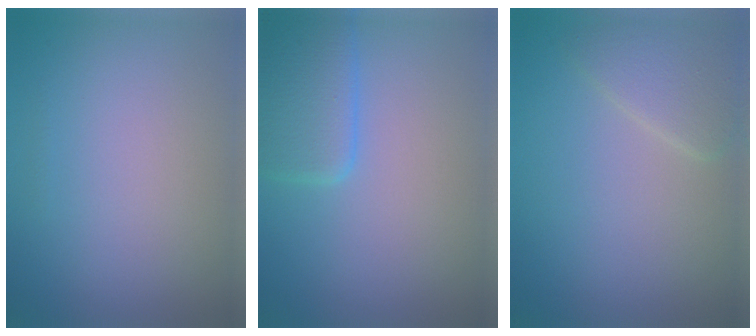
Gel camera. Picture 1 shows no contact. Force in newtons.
{"total": 4.1, "press": 4.1, "slide": 0.4}
{"total": 2.4, "press": 2.4, "slide": 0.2}